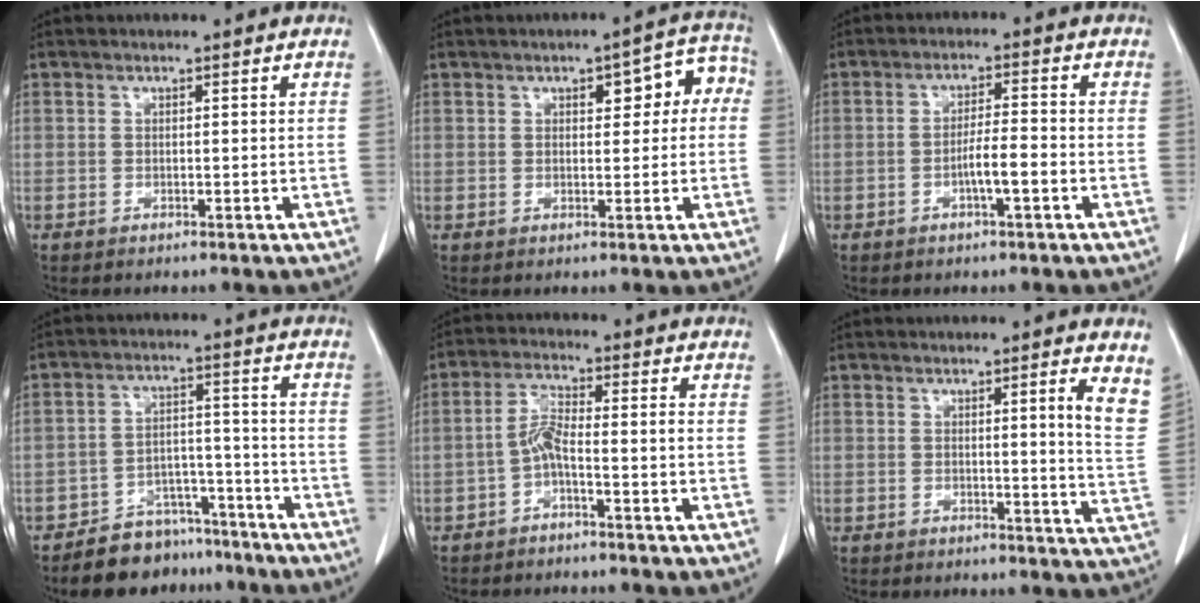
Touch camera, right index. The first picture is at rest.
{"total": 7.9, "force": [1.8, 3.5, 6.8], "torque": [-0.074, 0.038, 0.022]}
{"total": 4.5, "force": [-1.6, 0.6, 4.2], "torque": [-0.078, 0.007, -0.027]}
{"total": 9.6, "force": [-8.0, 5.1, 1.6], "torque": [-0.008, 0.041, -0.124]}
{"total": 4.5, "force": [-2.1, 0.9, 3.9], "torque": [-0.087, 0.014, -0.041]}
{"total": 6.4, "force": [3.4, 0.0, 5.5], "torque": [-0.062, -0.017, 0.032]}